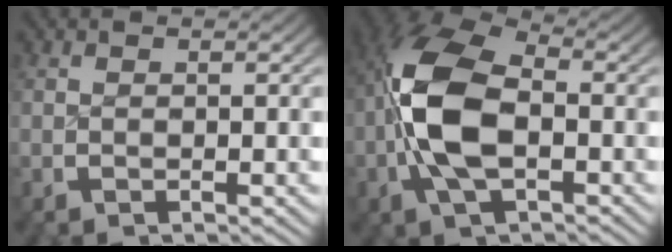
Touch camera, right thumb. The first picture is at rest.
{"total": 9.7, "force": [0.3, 6.0, 7.6], "torque": [-0.181, -0.022, 0.014]}